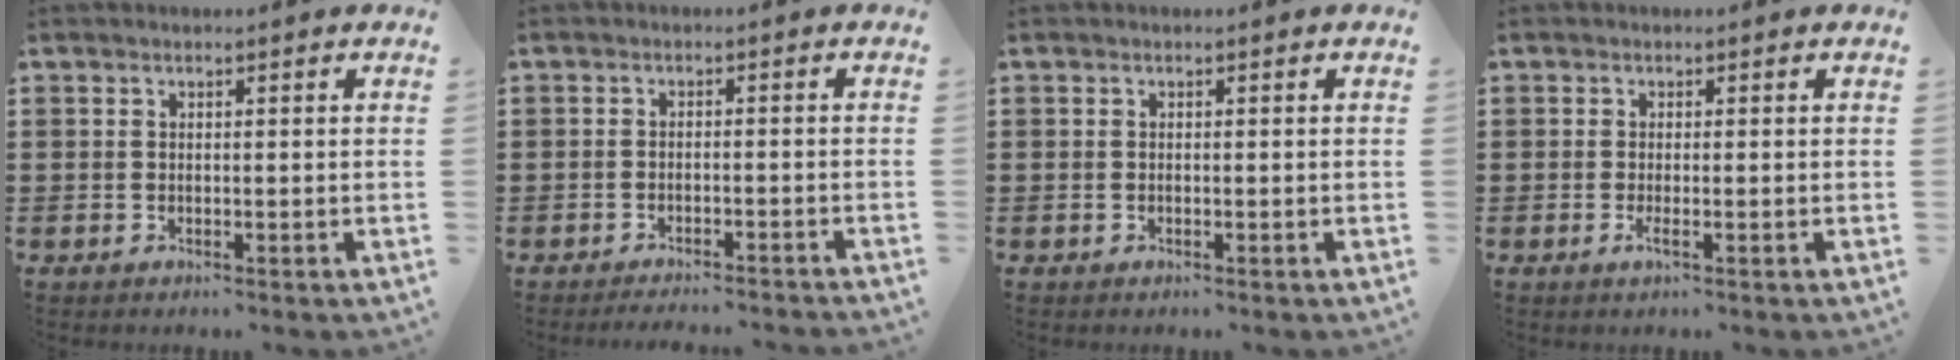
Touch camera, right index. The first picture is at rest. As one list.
[{"total": 2.1, "force": [-2.1, -0.3, 0.1], "torque": [-0.006, -0.001, -0.043]}, {"total": 0.0}, {"total": 1.3, "force": [-0.5, 0.0, 1.2], "torque": [-0.030, -0.010, -0.010]}]